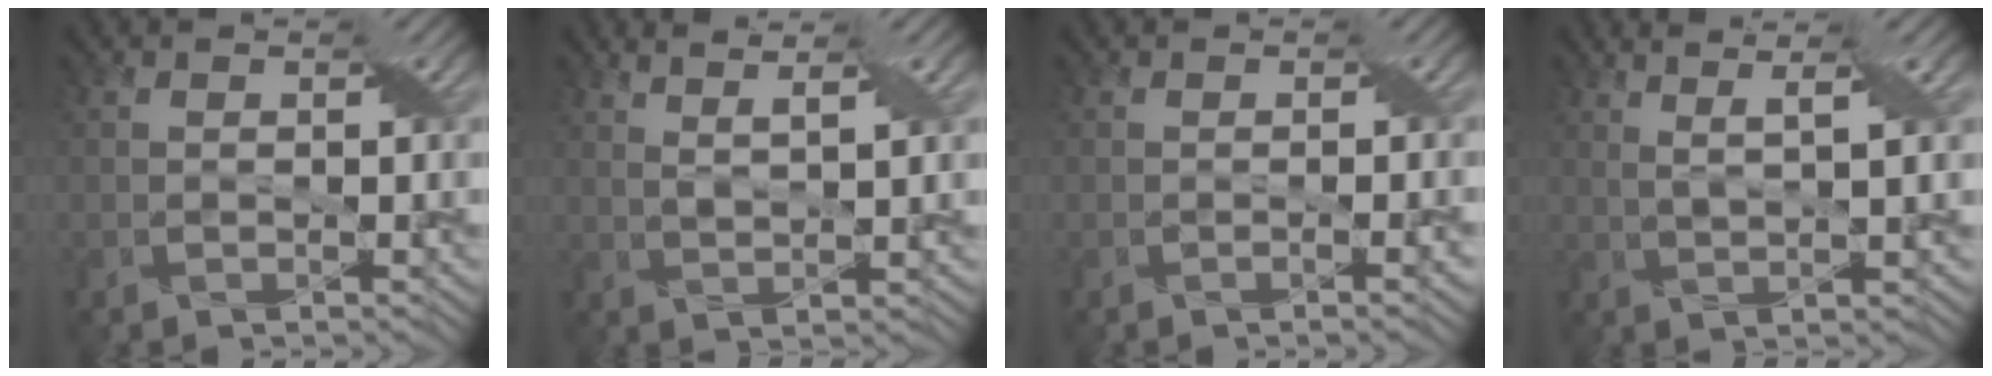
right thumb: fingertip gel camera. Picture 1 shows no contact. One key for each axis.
{"total": 4.3, "fx": 2.7, "fy": 0.6, "fz": 3.3, "tx": -0.050, "ty": 0.005, "tz": 0.044}
{"total": 1.4, "fx": -0.3, "fy": 0.1, "fz": 1.4, "tx": -0.021, "ty": 0.003, "tz": -0.006}
{"total": 5.2, "fx": 2.9, "fy": 0.7, "fz": 4.3, "tx": -0.070, "ty": 0.013, "tz": 0.039}